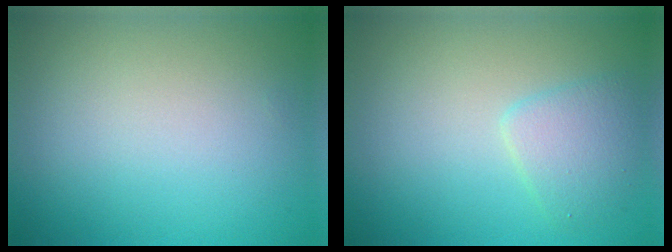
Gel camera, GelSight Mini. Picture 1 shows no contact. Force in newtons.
{"total": 2.3, "press": 2.3, "slide": 0.1}